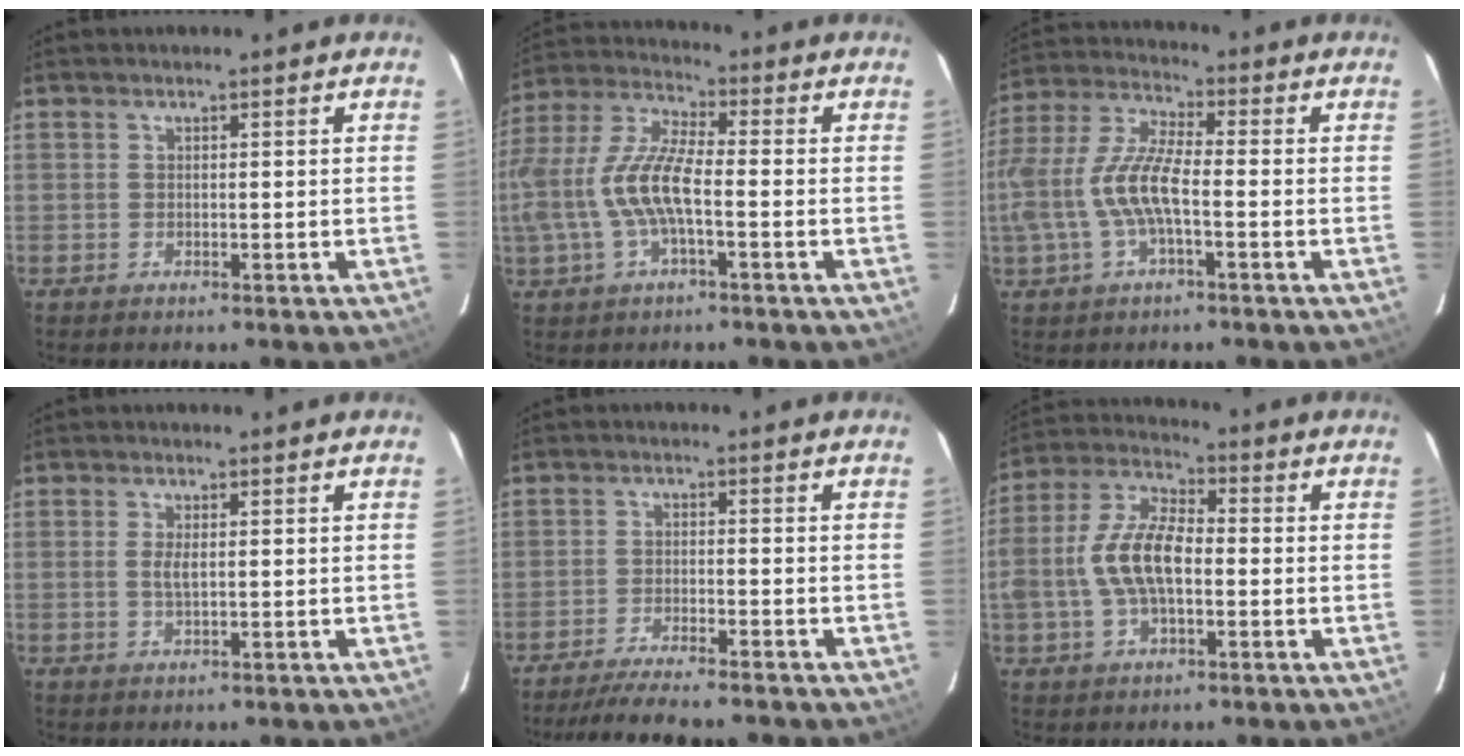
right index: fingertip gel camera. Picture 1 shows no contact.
{"total": 13.5, "force": [-2.5, 4.3, 12.6], "torque": [-0.264, 0.003, -0.048]}
{"total": 12.8, "force": [-2.6, 3.9, 11.9], "torque": [-0.252, 0.002, -0.050]}
{"total": 2.2, "force": [0.2, 0.7, 2.0], "torque": [-0.041, -0.001, 0.003]}
{"total": 10.0, "force": [-8.9, 1.0, 4.5], "torque": [-0.099, -0.016, -0.142]}
{"total": 11.6, "force": [-1.5, 5.8, 9.9], "torque": [-0.206, 0.015, -0.030]}